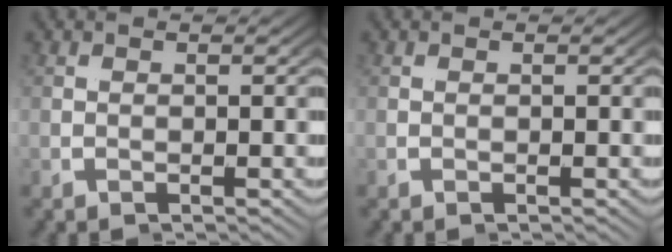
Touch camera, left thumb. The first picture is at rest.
{"total": 0.0}